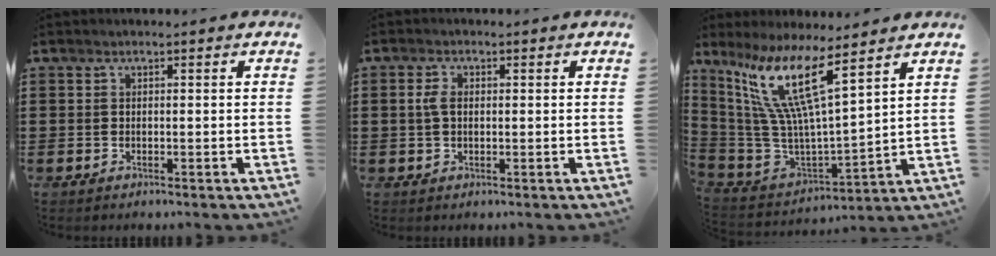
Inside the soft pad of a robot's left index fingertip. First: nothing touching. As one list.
[{"total": 2.7, "force": [0.3, 1.7, 2.1], "torque": [-0.052, 0.005, 0.001]}, {"total": 13.6, "force": [8.2, 1.9, 10.7], "torque": [-0.257, -0.063, 0.134]}]